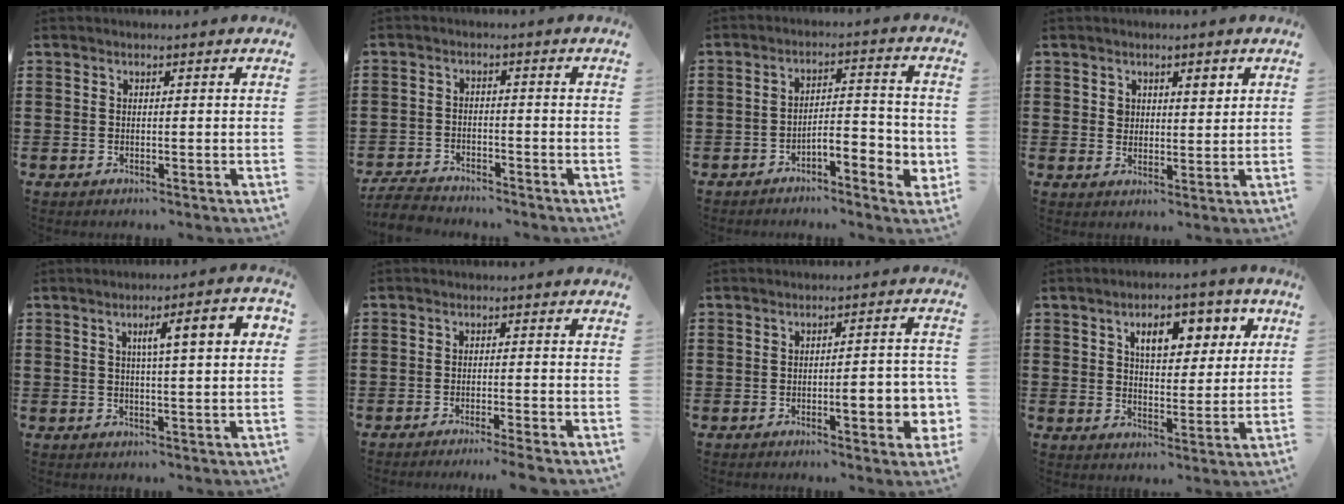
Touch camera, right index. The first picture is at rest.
{"total": 4.0, "force": [-3.9, 0.8, 0.6], "torque": [-0.026, -0.001, -0.085]}
{"total": 4.5, "force": [-3.1, 1.3, 2.9], "torque": [-0.050, 0.009, -0.059]}
{"total": 2.4, "force": [1.3, 1.5, 1.3], "torque": [-0.014, -0.001, 0.020]}
{"total": 6.5, "force": [1.7, 1.2, 6.1], "torque": [-0.105, -0.002, 0.019]}
{"total": 1.9, "force": [-1.6, -0.3, 1.0], "torque": [-0.016, -0.002, -0.031]}
{"total": 6.0, "force": [-1.5, 1.5, 5.5], "torque": [-0.073, -0.007, -0.027]}
{"total": 7.5, "force": [3.4, 3.7, 5.5], "torque": [-0.092, 0.001, 0.050]}